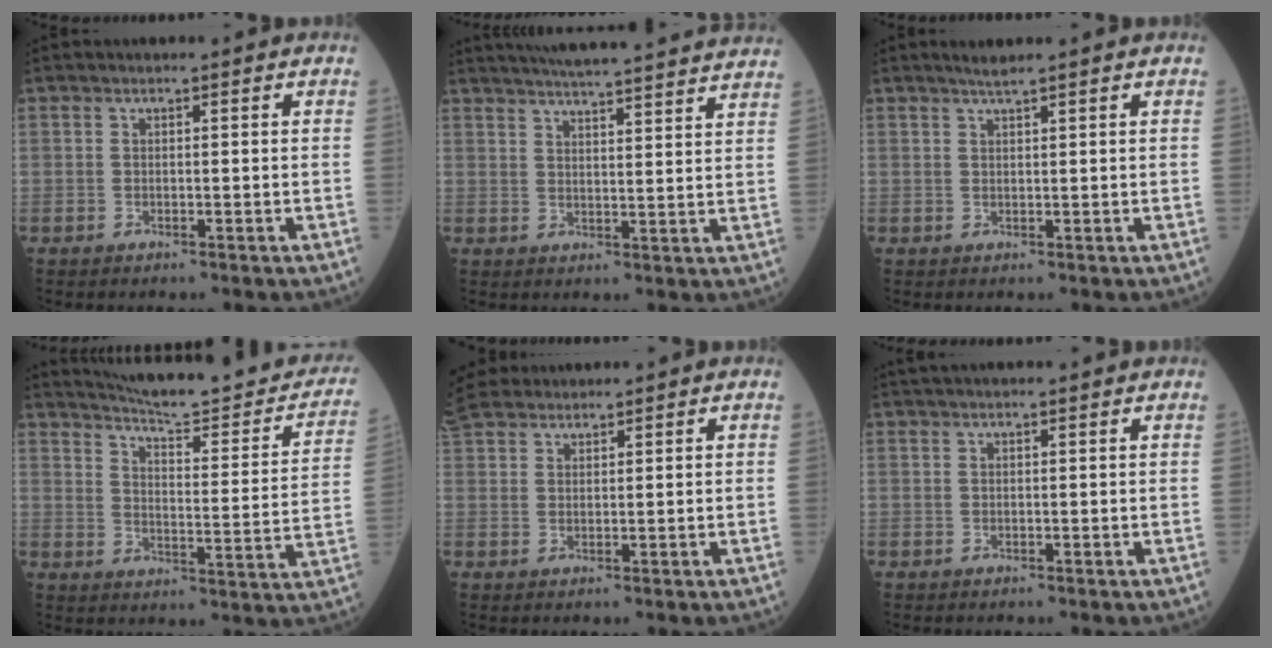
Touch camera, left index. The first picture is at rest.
{"total": 22.0, "force": [20.4, 0.5, 8.2], "torque": [-0.126, -0.005, 0.261]}
{"total": 1.8, "force": [1.6, -0.3, 0.8], "torque": [-0.016, 0.003, 0.032]}
{"total": 22.0, "force": [19.9, 2.7, 9.0], "torque": [-0.119, -0.052, 0.250]}
{"total": 7.8, "force": [7.1, 2.4, 2.2], "torque": [-0.056, 0.030, 0.144]}
{"total": 6.1, "force": [5.5, 0.5, 2.5], "torque": [-0.033, 0.035, 0.078]}